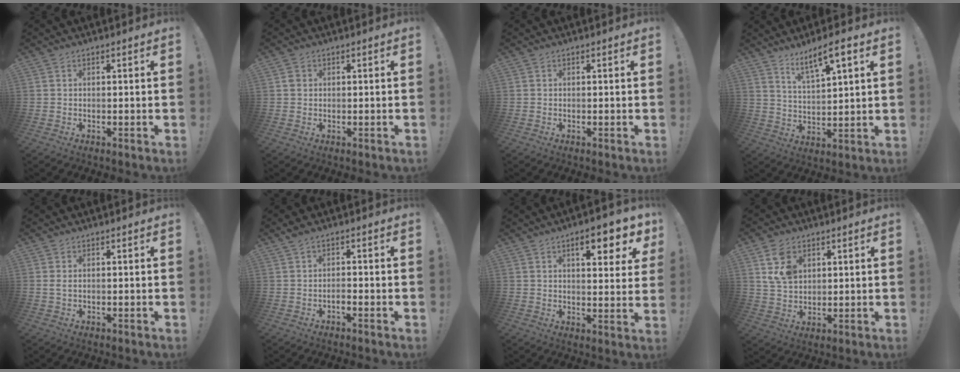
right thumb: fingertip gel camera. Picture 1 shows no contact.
{"total": 1.6, "force": [0.4, 1.5, 0.3], "torque": [0.001, 0.002, 0.006]}
{"total": 0.0}
{"total": 8.6, "force": [6.1, 1.8, 5.8], "torque": [-0.097, -0.030, 0.103]}
{"total": 1.4, "force": [0.5, 0.4, 1.2], "torque": [-0.017, -0.003, 0.008]}
{"total": 1.3, "force": [-0.3, 0.4, 1.3], "torque": [-0.031, -0.002, -0.005]}
{"total": 9.8, "force": [5.0, 2.7, 8.0], "torque": [-0.098, -0.022, 0.076]}
{"total": 8.9, "force": [4.0, 6.2, 5.0], "torque": [-0.093, -0.006, 0.078]}